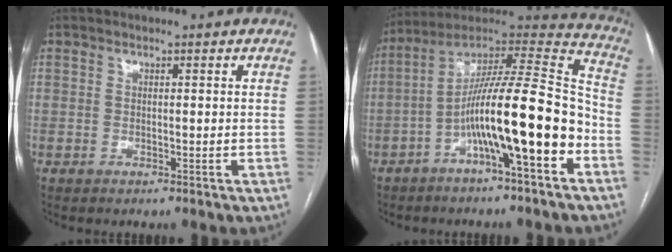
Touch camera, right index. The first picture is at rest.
{"total": 18.1, "force": [-6.2, 1.6, 16.9], "torque": [-0.280, 0.023, -0.104]}